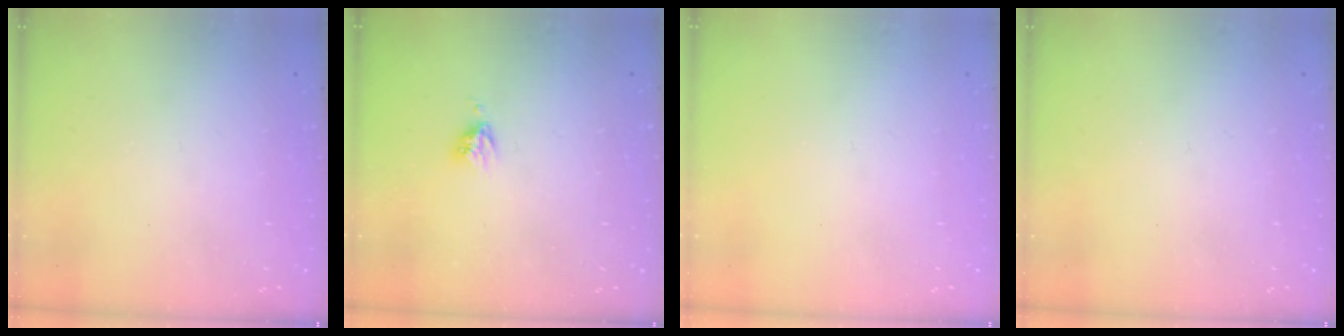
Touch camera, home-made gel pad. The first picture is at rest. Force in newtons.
{"total": 3.4, "press": 3.3, "slide": 0.5}
{"total": 0.0}
{"total": 0.0}